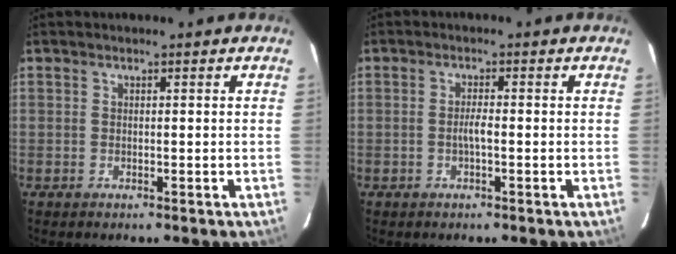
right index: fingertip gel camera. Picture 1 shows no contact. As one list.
[{"total": 2.0, "force": [-0.6, 0.2, 1.9], "torque": [-0.035, 0.002, -0.013]}]